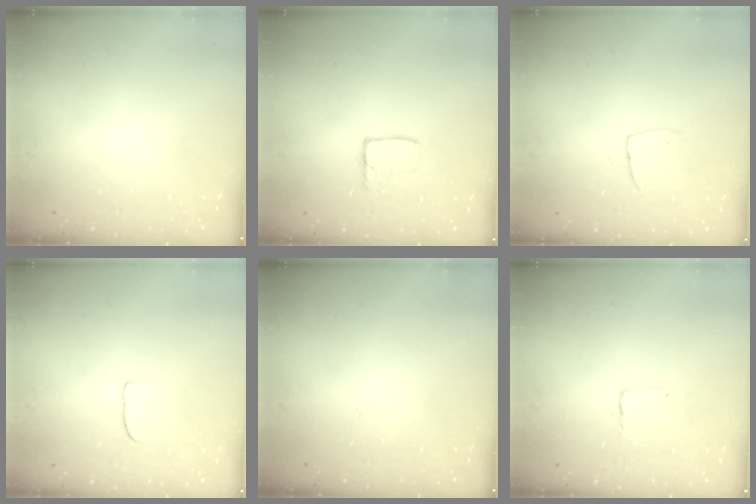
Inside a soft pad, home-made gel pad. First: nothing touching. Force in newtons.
{"total": 3.4, "press": 3.4, "slide": 0.3}
{"total": 4.8, "press": 4.8, "slide": 0.4}
{"total": 4.7, "press": 4.7, "slide": 0.4}
{"total": 0.0}
{"total": 1.3, "press": 1.2, "slide": 0.1}